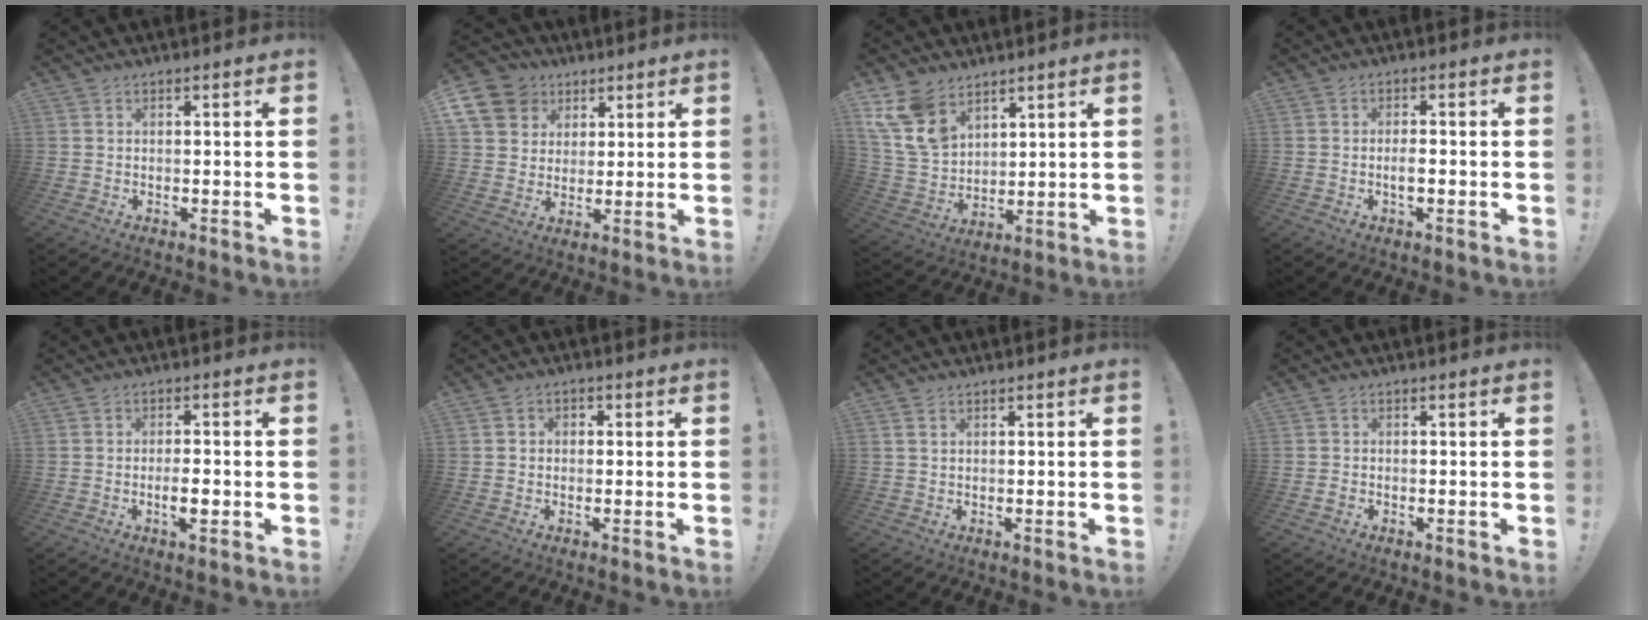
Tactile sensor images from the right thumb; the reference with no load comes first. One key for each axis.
{"total": 12.1, "fx": 5.1, "fy": 10.2, "fz": 4.2, "tx": -0.064, "ty": -0.031, "tz": 0.101}
{"total": 13.8, "fx": 9.0, "fy": 8.6, "fz": 6.1, "tx": -0.130, "ty": -0.051, "tz": 0.178}
{"total": 2.9, "fx": -0.9, "fy": 0.9, "fz": 2.6, "tx": -0.038, "ty": 0.001, "tz": -0.018}
{"total": 4.5, "fx": -1.5, "fy": 1.1, "fz": 4.1, "tx": -0.065, "ty": -0.002, "tz": -0.028}
{"total": 2.1, "fx": -0.8, "fy": 1.7, "fz": 0.9, "tx": -0.013, "ty": 0.007, "tz": -0.016}
{"total": 1.2, "fx": 0.7, "fy": 0.8, "fz": 0.6, "tx": -0.006, "ty": 0.000, "tz": 0.012}
{"total": 1.0, "fx": -0.6, "fy": 0.5, "fz": 0.5, "tx": -0.009, "ty": 0.003, "tz": -0.011}